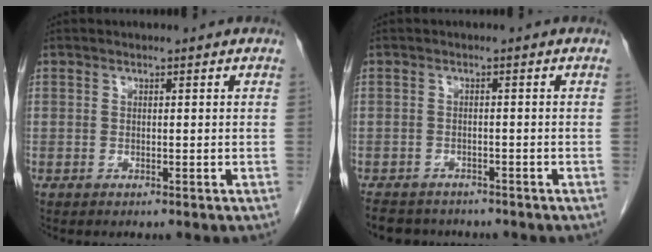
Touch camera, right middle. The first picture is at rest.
{"total": 7.1, "force": [-6.2, 3.0, 1.7], "torque": [-0.032, -0.003, -0.087]}